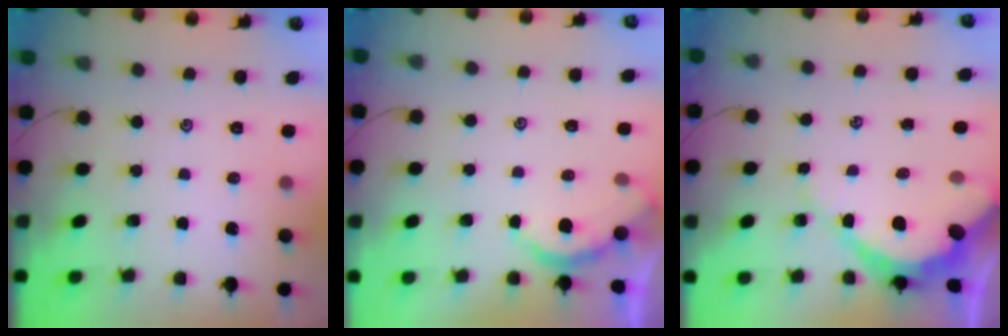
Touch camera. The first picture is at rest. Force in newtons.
{"total": 2.0, "press": 2.0, "slide": 0.2}
{"total": 9.9, "press": 9.8, "slide": 1.1}